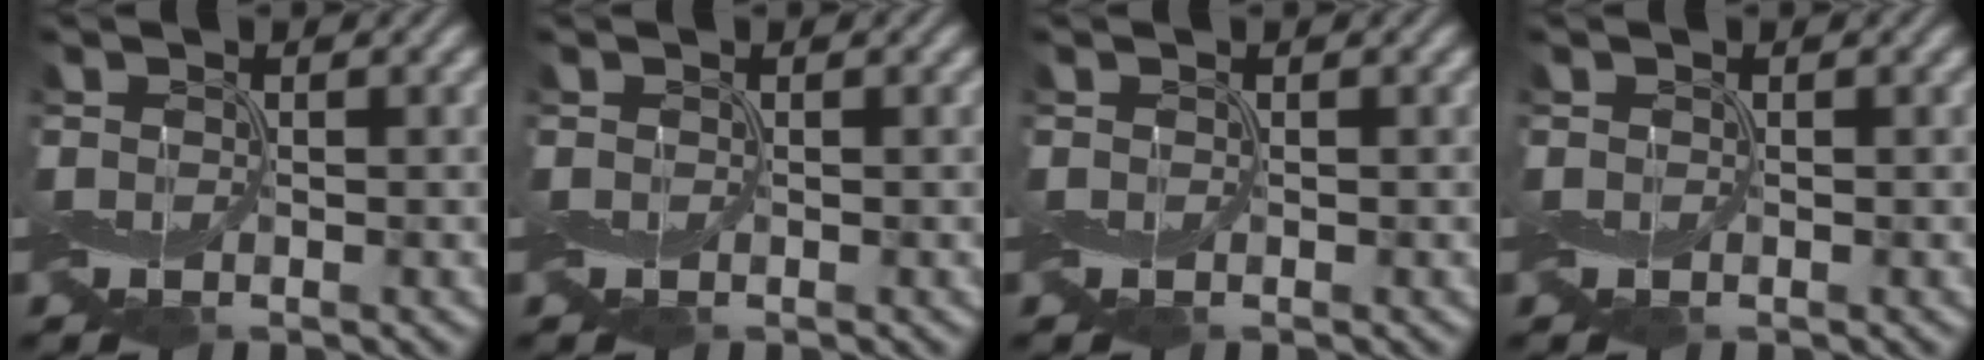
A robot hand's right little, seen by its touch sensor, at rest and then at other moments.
{"total": 0.0}
{"total": 0.0}
{"total": 0.0}